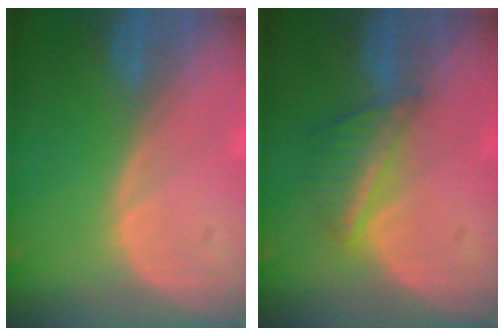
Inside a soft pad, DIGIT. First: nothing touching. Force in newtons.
{"total": 5.6, "press": 5.1, "slide": 2.3}